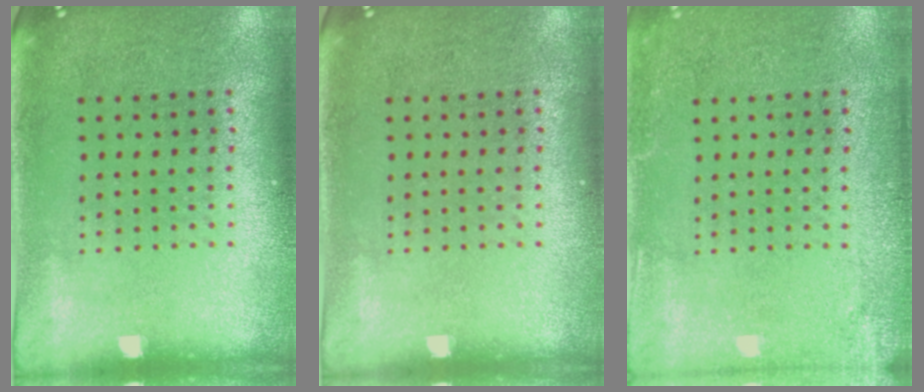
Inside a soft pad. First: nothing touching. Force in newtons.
{"total": 0.0}
{"total": 2.1, "press": 2.1, "slide": 0.2}